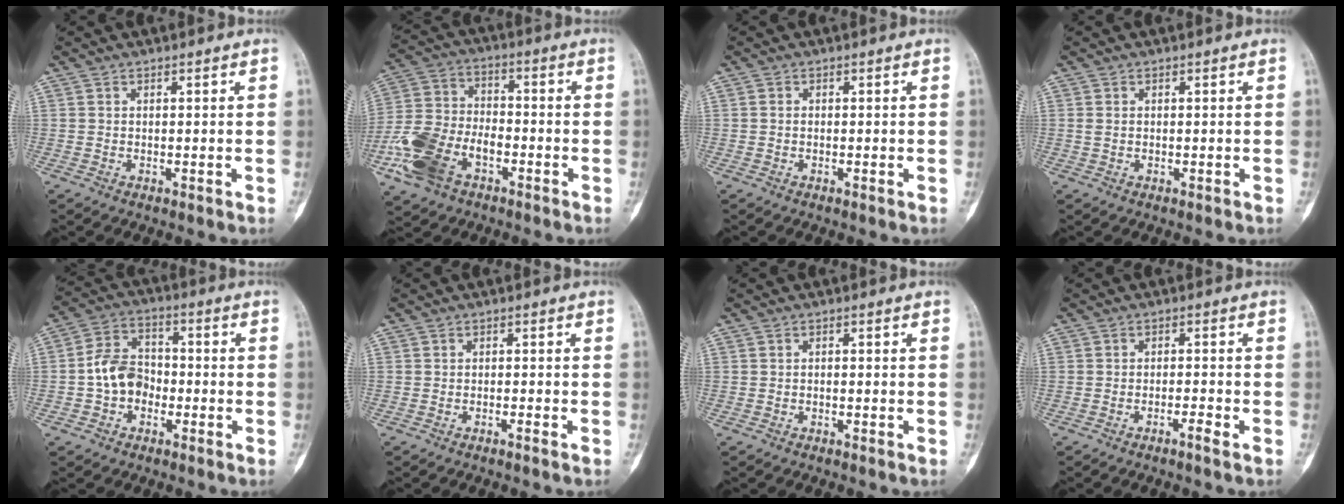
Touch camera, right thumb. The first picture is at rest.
{"total": 14.1, "force": [-6.3, 8.8, 9.0], "torque": [-0.183, 0.029, -0.124]}
{"total": 0.5, "force": [-0.2, 0.4, 0.3], "torque": [-0.005, -0.002, -0.008]}
{"total": 0.7, "force": [0.1, 0.5, 0.5], "torque": [-0.012, 0.002, 0.004]}
{"total": 8.4, "force": [-1.9, 6.5, 5.0], "torque": [-0.068, 0.036, -0.048]}
{"total": 1.0, "force": [-0.7, -0.1, 0.7], "torque": [-0.017, 0.002, -0.011]}
{"total": 0.5, "force": [-0.4, 0.1, 0.3], "torque": [-0.008, 0.005, -0.008]}
{"total": 2.1, "force": [-1.4, 0.0, 1.5], "torque": [-0.035, 0.005, -0.027]}